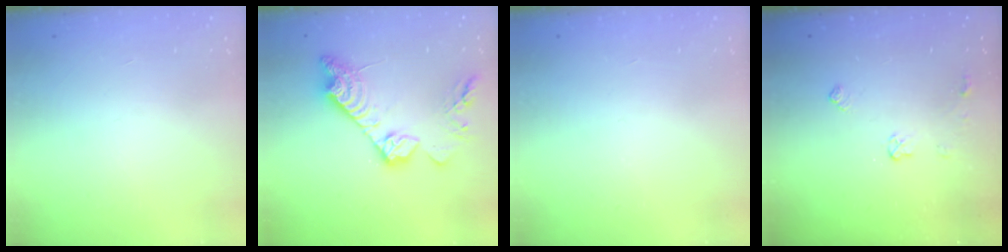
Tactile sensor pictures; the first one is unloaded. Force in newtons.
{"total": 16.1, "press": 16.0, "slide": 0.8}
{"total": 0.0}
{"total": 4.6, "press": 4.6, "slide": 0.7}